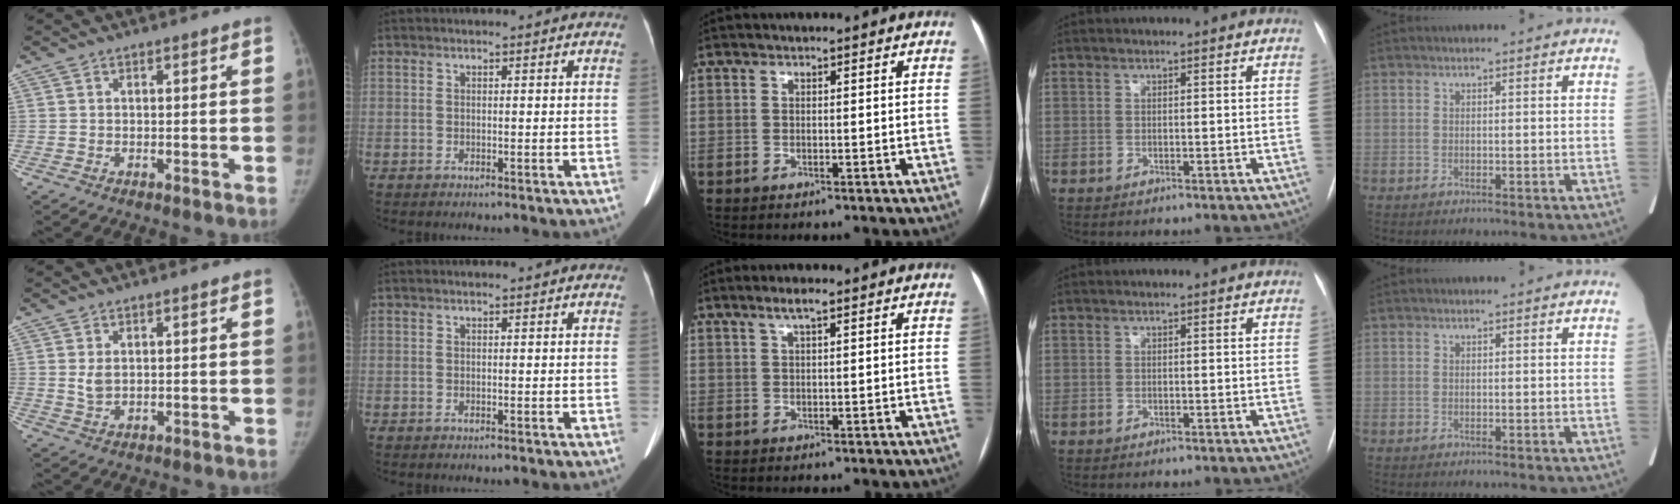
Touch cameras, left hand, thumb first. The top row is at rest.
{"thumb": {"total": 2.4, "force": [0.6, 1.5, 1.8], "torque": [-0.028, -0.008, 0.017]}, "middle": {"total": 2.6, "force": [1.7, 0.3, 2.0], "torque": [-0.042, 0.008, 0.031]}}